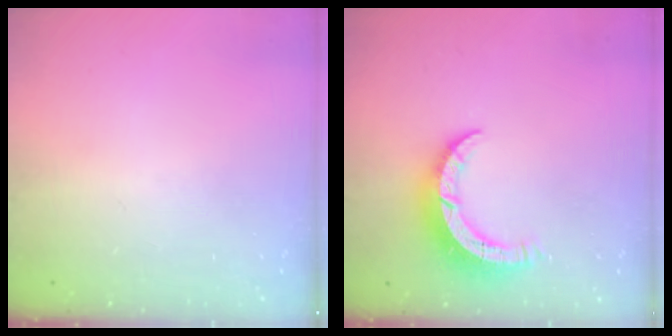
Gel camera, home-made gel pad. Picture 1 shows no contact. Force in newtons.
{"total": 7.1, "press": 7.1, "slide": 0.4}